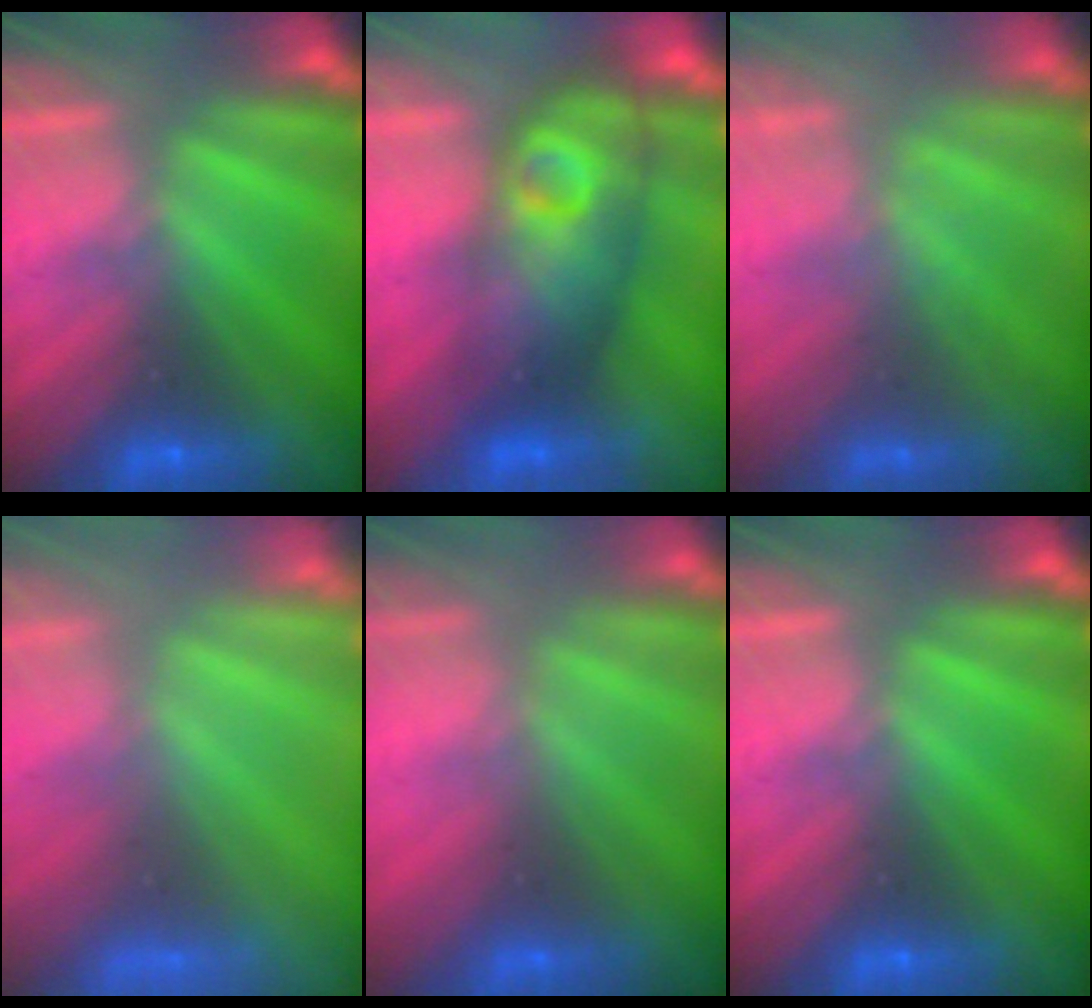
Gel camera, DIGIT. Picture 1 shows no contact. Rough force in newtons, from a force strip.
{"total": 3.8}
{"total": 2.0}
{"total": 7.0}
{"total": 2.5}
{"total": 0.0}